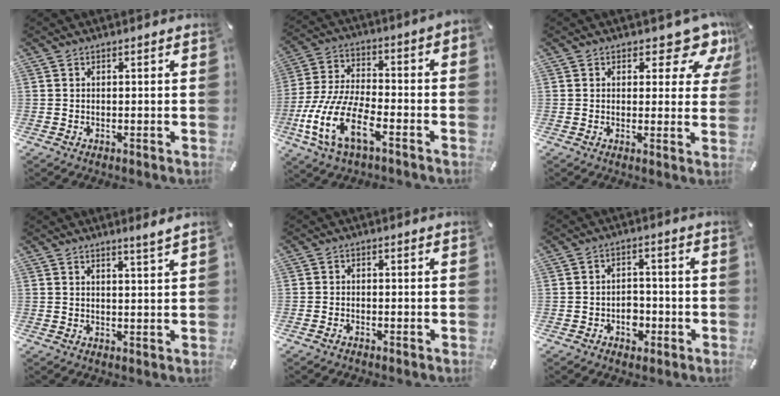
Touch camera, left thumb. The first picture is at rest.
{"total": 15.3, "force": [-7.5, 5.6, 12.2], "torque": [-0.272, 0.003, -0.137]}
{"total": 9.5, "force": [6.6, 4.2, 5.3], "torque": [-0.050, -0.053, 0.109]}
{"total": 2.7, "force": [2.4, -0.8, 0.8], "torque": [-0.021, -0.020, 0.044]}
{"total": 0.7, "force": [-0.6, 0.2, 0.3], "torque": [-0.008, -0.002, -0.012]}
{"total": 4.6, "force": [-1.8, 3.6, 2.3], "torque": [-0.023, -0.001, -0.032]}